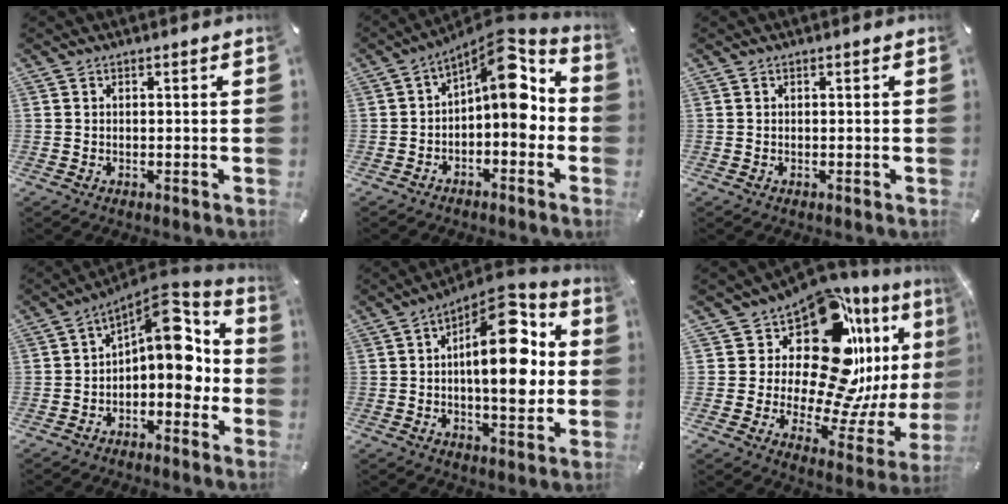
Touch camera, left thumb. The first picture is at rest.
{"total": 11.5, "force": [2.8, 5.5, 9.7], "torque": [-0.127, -0.040, 0.042]}
{"total": 0.0}
{"total": 11.1, "force": [2.9, 6.1, 8.8], "torque": [-0.101, -0.043, 0.044]}
{"total": 17.8, "force": [3.1, 7.9, 15.6], "torque": [-0.219, -0.019, 0.047]}
{"total": 21.9, "force": [10.6, 12.3, 14.8], "torque": [-0.225, -0.109, 0.179]}